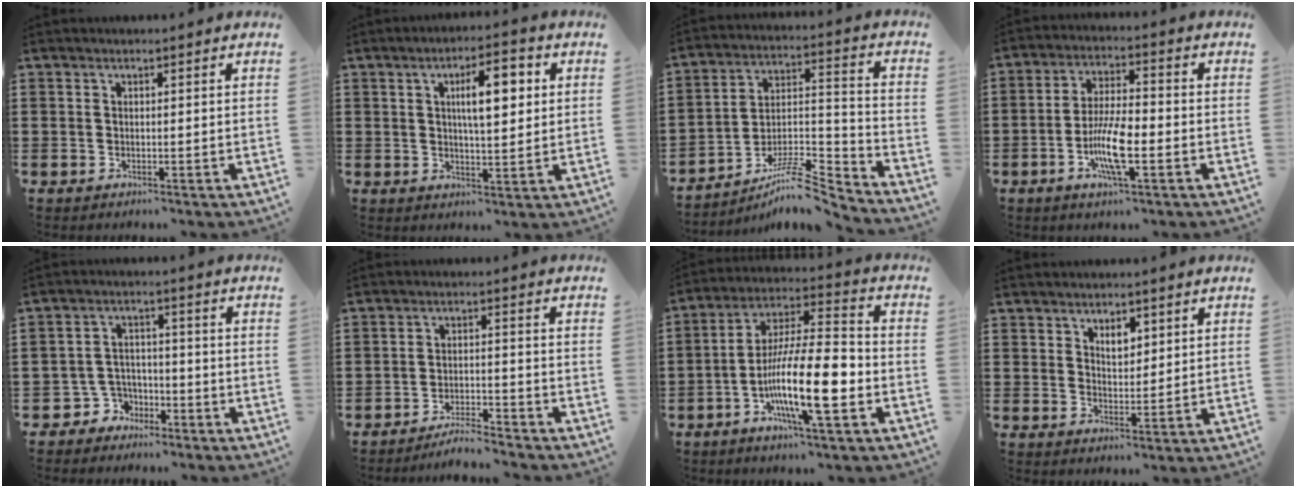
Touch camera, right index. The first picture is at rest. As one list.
[{"total": 7.4, "force": [1.9, 2.6, 6.6], "torque": [-0.108, 0.002, 0.025]}, {"total": 8.6, "force": [-7.4, 1.4, 4.2], "torque": [-0.065, 0.013, -0.141]}, {"total": 8.8, "force": [-2.9, 2.3, 8.0], "torque": [-0.172, -0.011, -0.059]}, {"total": 4.1, "force": [-2.7, 3.0, 0.6], "torque": [-0.038, 0.006, -0.059]}, {"total": 3.8, "force": [-3.7, 0.0, 0.7], "torque": [-0.017, 0.004, -0.078]}, {"total": 15.3, "force": [-5.0, 3.7, 14.0], "torque": [-0.267, -0.005, -0.092]}, {"total": 3.2, "force": [1.9, 1.7, 1.9], "torque": [-0.035, 0.003, 0.032]}]